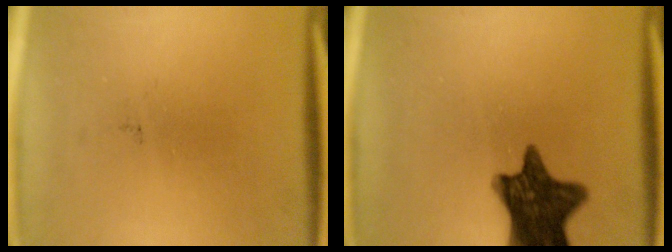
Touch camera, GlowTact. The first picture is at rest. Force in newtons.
{"total": 12.3}